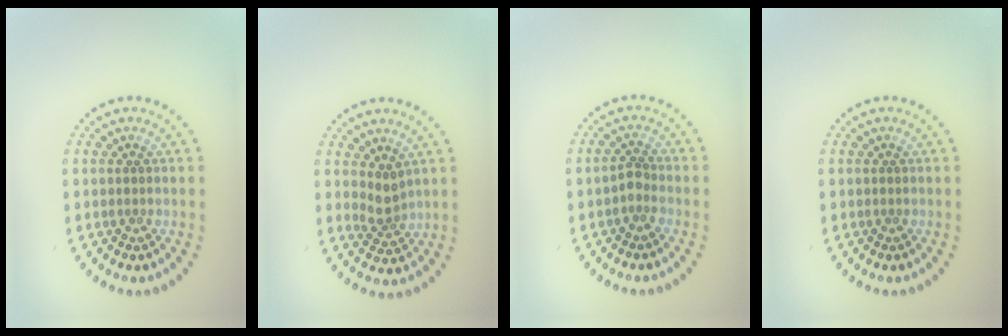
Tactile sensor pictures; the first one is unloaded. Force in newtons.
{"total": 2.0, "press": 1.6, "slide": 1.3}
{"total": 1.3, "press": 1.0, "slide": 0.8}
{"total": 0.0}